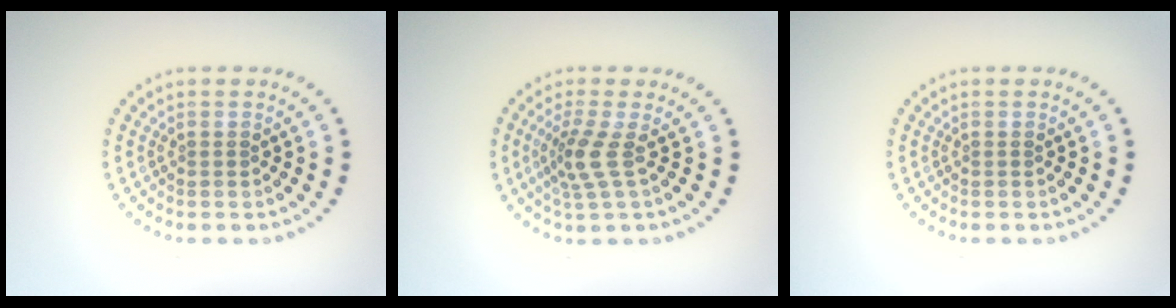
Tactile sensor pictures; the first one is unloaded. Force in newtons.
{"total": 2.7, "press": 1.9, "slide": 1.9}
{"total": 0.0}